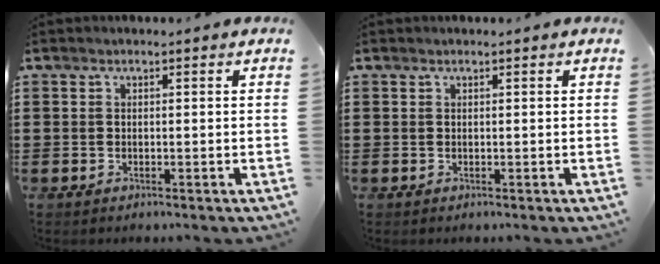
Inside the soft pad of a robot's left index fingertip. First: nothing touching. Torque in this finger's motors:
{"motor_torque": [-0.04, 0.22, -0.04, 0.00]}